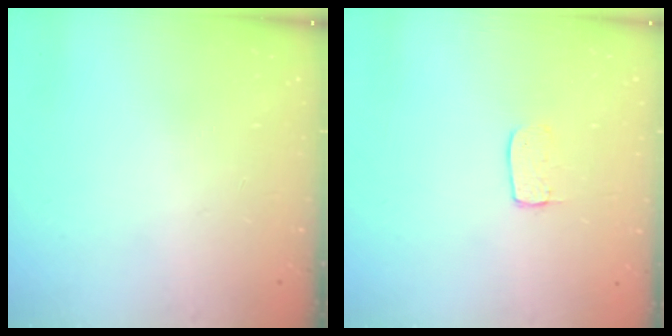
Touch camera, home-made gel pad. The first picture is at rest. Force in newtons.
{"total": 5.8, "press": 5.8, "slide": 0.3}